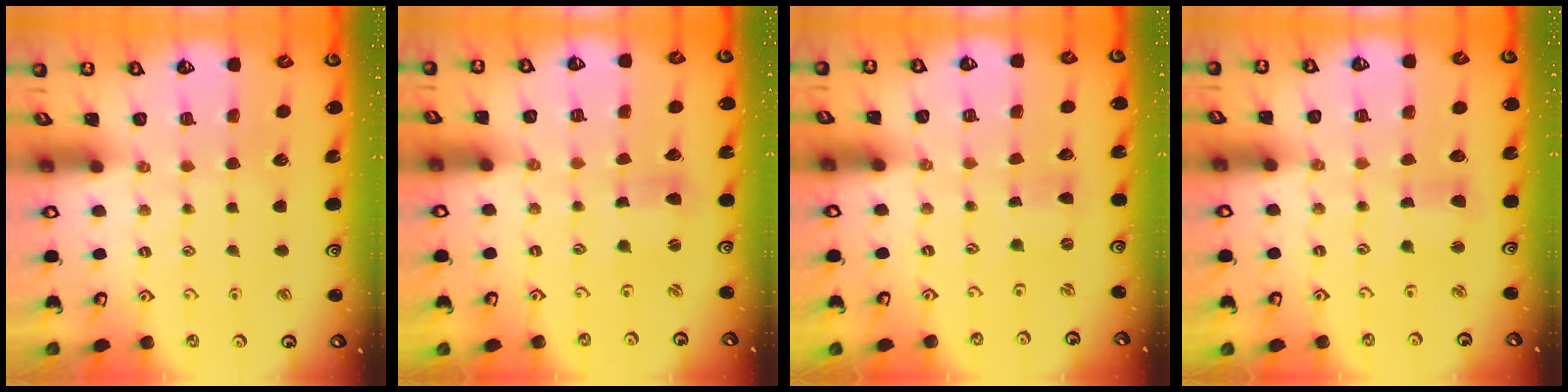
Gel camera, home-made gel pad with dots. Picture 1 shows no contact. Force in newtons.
{"total": 2.5, "press": 2.5, "slide": 0.3}
{"total": 0.0}
{"total": 2.2, "press": 2.1, "slide": 0.5}